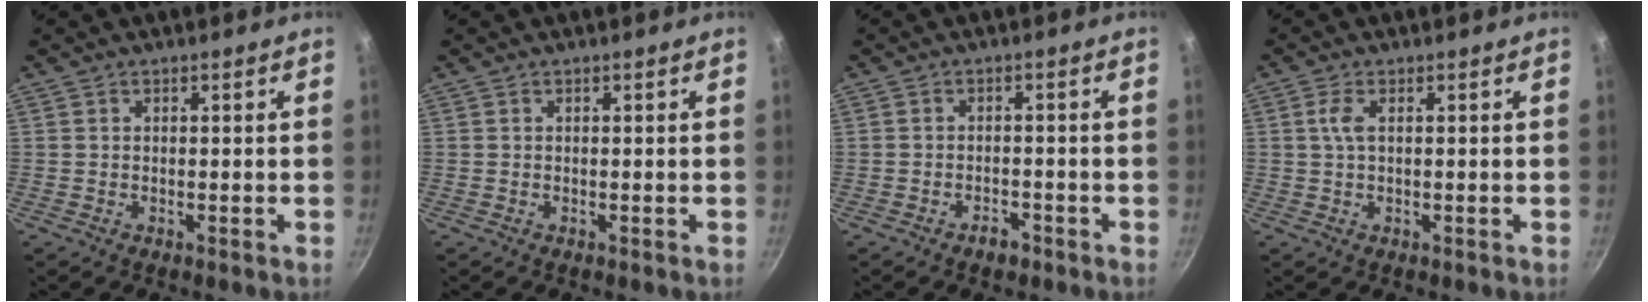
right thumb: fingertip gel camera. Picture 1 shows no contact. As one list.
[{"total": 0.0}, {"total": 2.5, "force": [-1.8, 1.4, 1.2], "torque": [-0.011, 0.020, -0.022]}, {"total": 2.6, "force": [0.6, 1.1, 2.3], "torque": [-0.052, 0.004, 0.011]}]